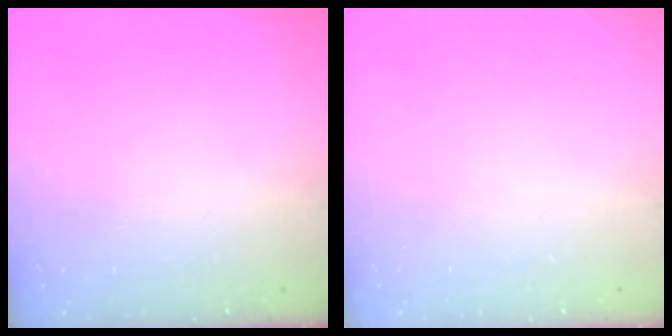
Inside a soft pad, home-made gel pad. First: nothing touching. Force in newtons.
{"total": 0.0}